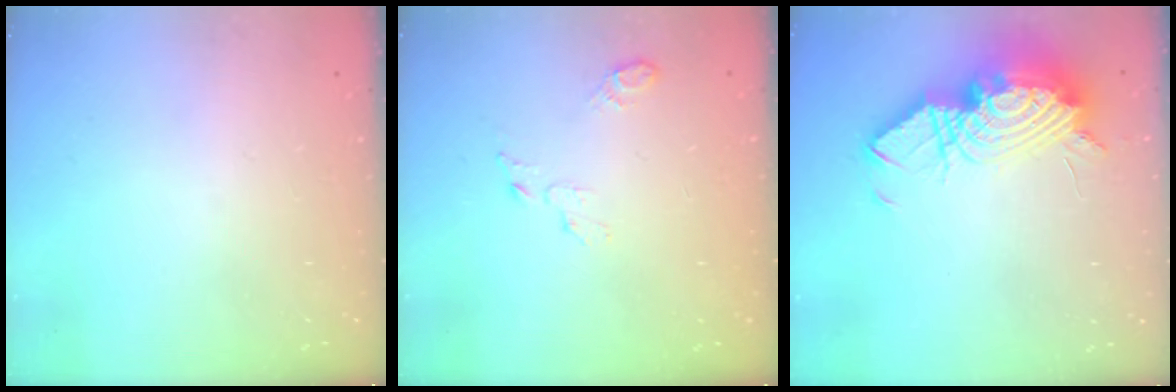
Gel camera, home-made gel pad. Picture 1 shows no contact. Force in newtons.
{"total": 4.3, "press": 4.3, "slide": 0.5}
{"total": 20.7, "press": 20.6, "slide": 2.4}